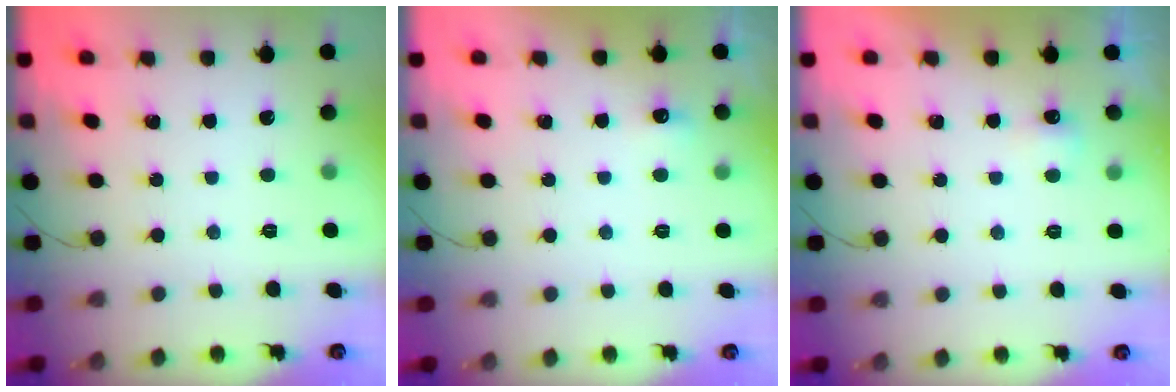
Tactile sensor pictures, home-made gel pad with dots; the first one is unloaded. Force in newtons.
{"total": 4.5, "press": 4.3, "slide": 1.2}
{"total": 3.3, "press": 3.0, "slide": 1.4}